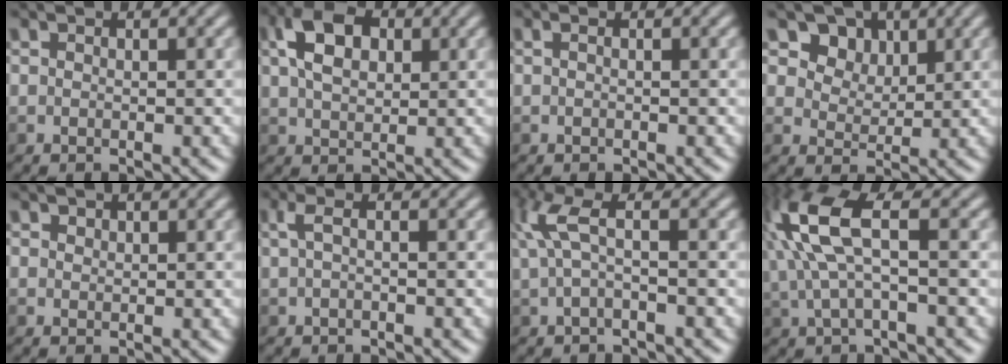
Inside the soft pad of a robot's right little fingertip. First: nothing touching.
{"total": 5.0, "force": [1.7, 3.1, 3.5], "torque": [-0.075, 0.013, 0.029]}
{"total": 0.0}
{"total": 9.1, "force": [5.4, 6.1, 4.1], "torque": [-0.088, 0.007, 0.091]}
{"total": 0.6, "force": [0.5, 0.3, 0.2], "torque": [-0.003, 0.002, 0.006]}
{"total": 0.9, "force": [-0.1, 0.0, 0.9], "torque": [-0.023, 0.005, 0.002]}
{"total": 2.8, "force": [0.5, 0.4, 2.7], "torque": [-0.069, 0.012, 0.011]}
{"total": 6.1, "force": [1.4, 1.9, 5.6], "torque": [-0.139, 0.018, 0.029]}